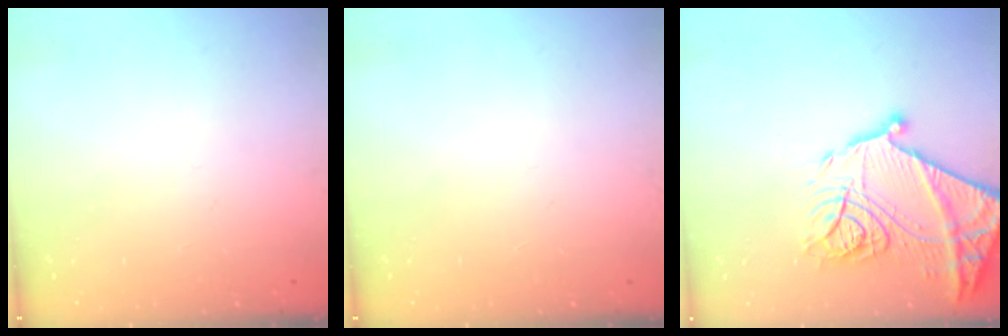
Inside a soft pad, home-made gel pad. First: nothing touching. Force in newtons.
{"total": 0.0}
{"total": 25.4, "press": 25.3, "slide": 2.5}